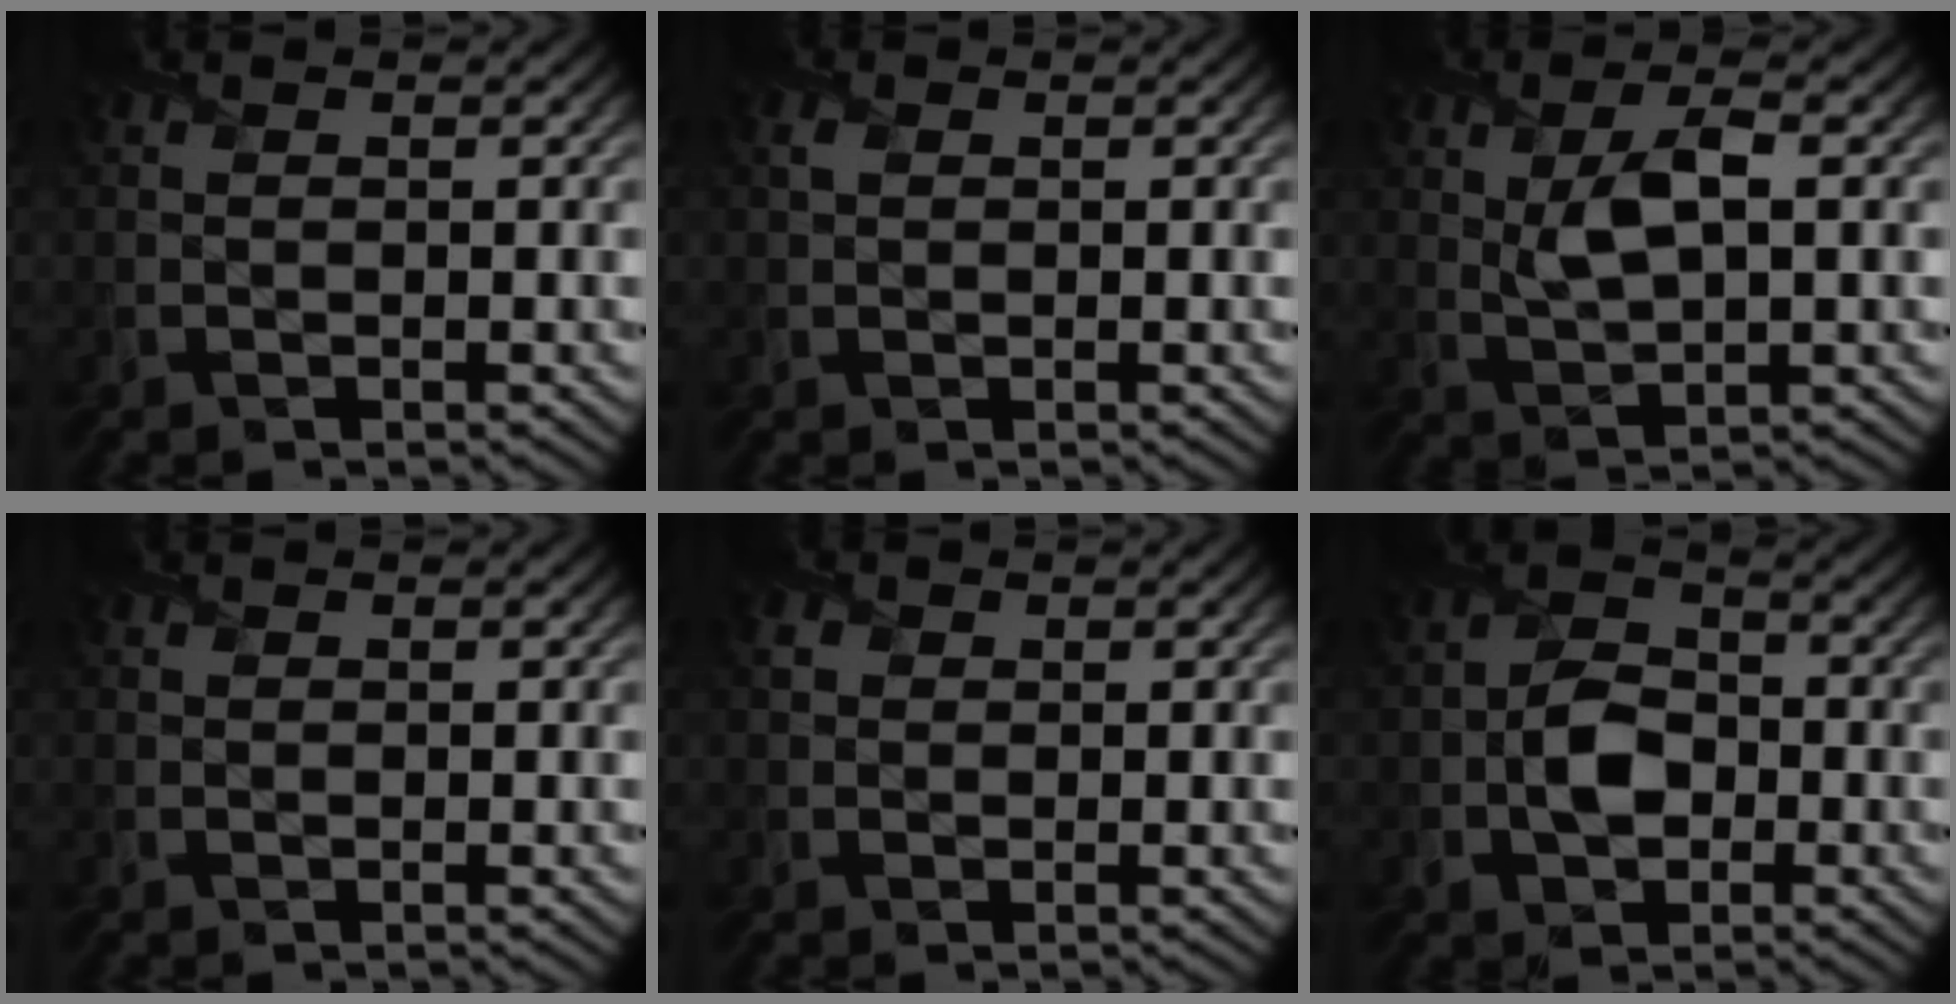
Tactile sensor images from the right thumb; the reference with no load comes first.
{"total": 0.8, "force": [0.4, 0.6, 0.4], "torque": [-0.010, 0.004, 0.007]}
{"total": 5.1, "force": [1.1, 2.1, 4.6], "torque": [-0.094, 0.005, 0.024]}
{"total": 0.0}
{"total": 1.1, "force": [0.4, 1.0, 0.1], "torque": [-0.003, 0.003, 0.005]}
{"total": 5.3, "force": [-1.5, 3.8, 3.3], "torque": [-0.062, -0.002, -0.033]}